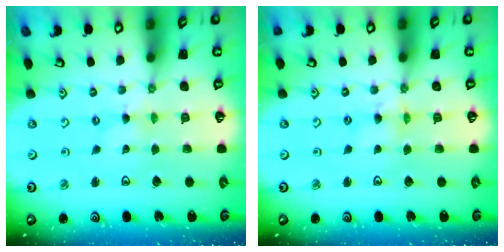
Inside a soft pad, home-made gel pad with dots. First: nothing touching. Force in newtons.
{"total": 1.7, "press": 1.7, "slide": 0.2}